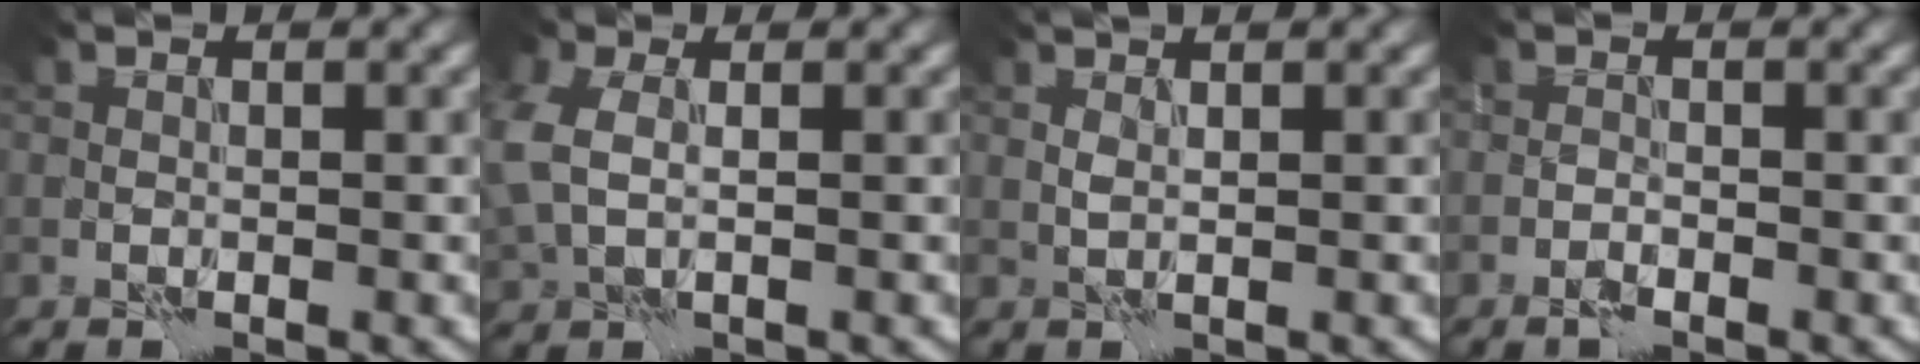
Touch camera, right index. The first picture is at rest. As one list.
[{"total": 3.9, "force": [0.4, 2.6, 2.8], "torque": [-0.079, -0.001, 0.008]}, {"total": 2.1, "force": [1.5, 0.4, 1.5], "torque": [-0.018, 0.004, 0.011]}, {"total": 1.1, "force": [-0.9, 0.4, 0.6], "torque": [-0.014, 0.001, -0.020]}]